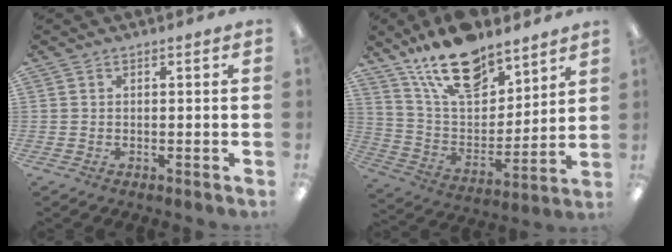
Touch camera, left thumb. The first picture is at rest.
{"total": 18.9, "force": [13.9, 8.7, 9.5], "torque": [-0.172, -0.075, 0.246]}